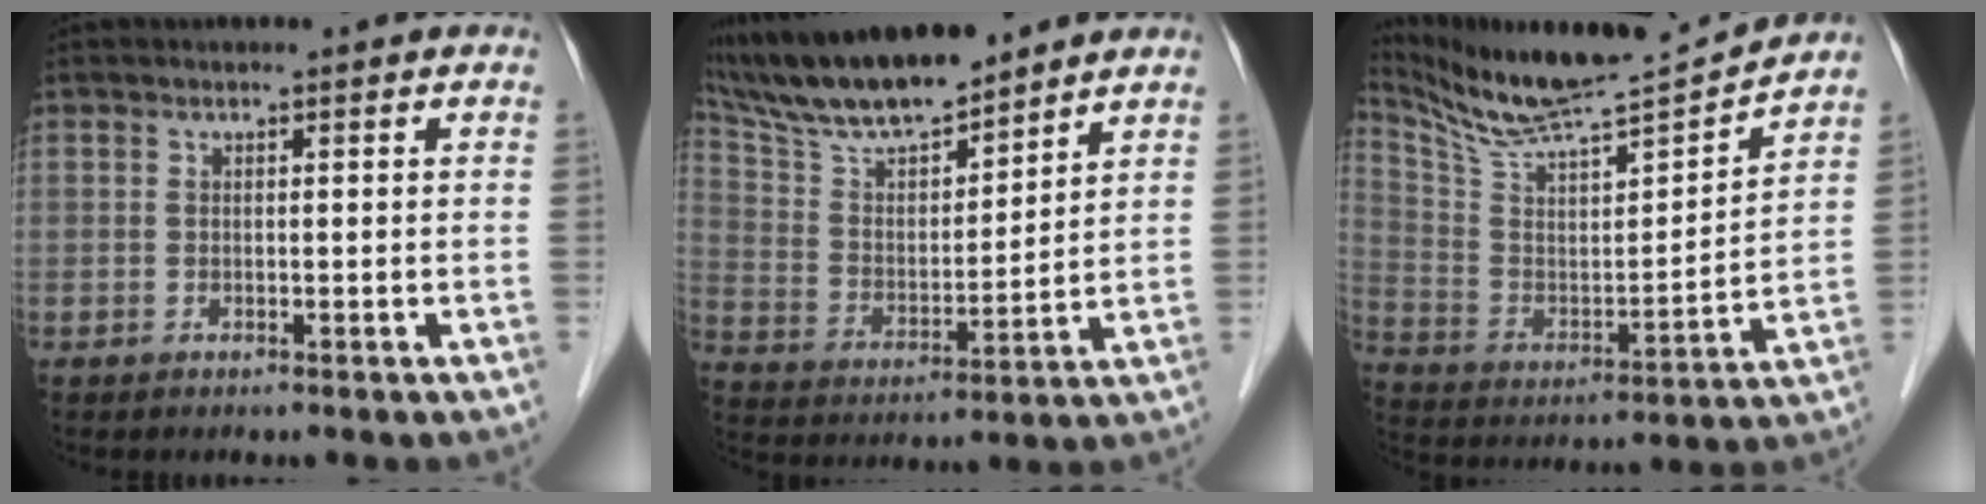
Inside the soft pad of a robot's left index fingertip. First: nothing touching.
{"total": 14.3, "force": [12.6, 2.2, 6.4], "torque": [-0.126, 0.002, 0.240]}
{"total": 16.2, "force": [15.3, -0.6, 5.4], "torque": [-0.114, -0.019, 0.270]}